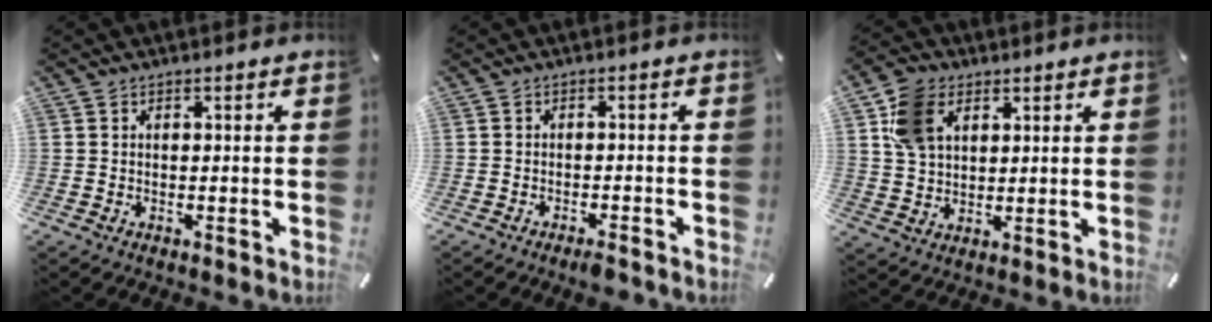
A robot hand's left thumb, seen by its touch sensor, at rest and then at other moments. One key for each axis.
{"total": 2.5, "fx": -2.1, "fy": 0.5, "fz": 1.2, "tx": -0.019, "ty": 0.009, "tz": -0.038}
{"total": 9.8, "fx": 3.9, "fy": 7.1, "fz": 5.4, "tx": -0.133, "ty": 0.015, "tz": 0.078}